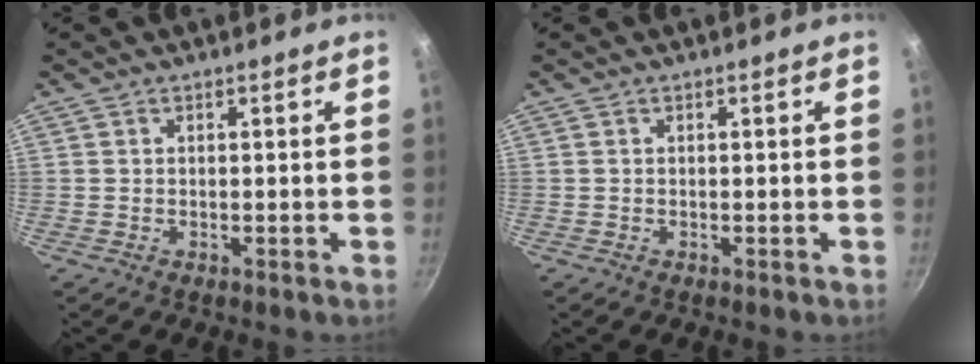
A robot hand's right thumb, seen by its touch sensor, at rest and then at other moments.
{"total": 0.0}